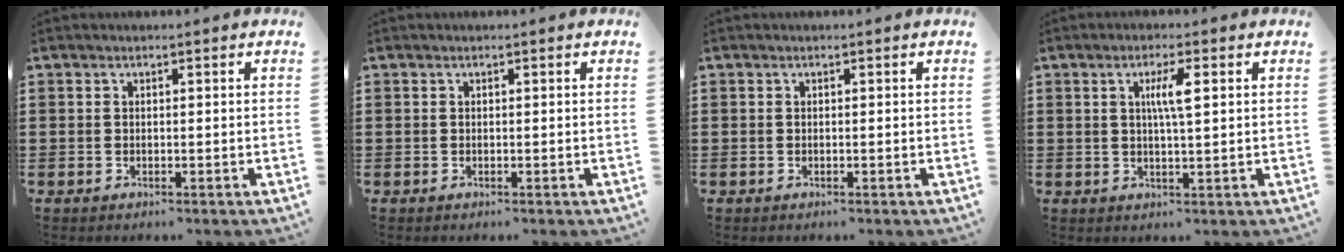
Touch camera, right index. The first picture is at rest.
{"total": 0.0}
{"total": 0.0}
{"total": 4.0, "force": [1.0, 0.5, 3.9], "torque": [-0.078, 0.006, 0.012]}